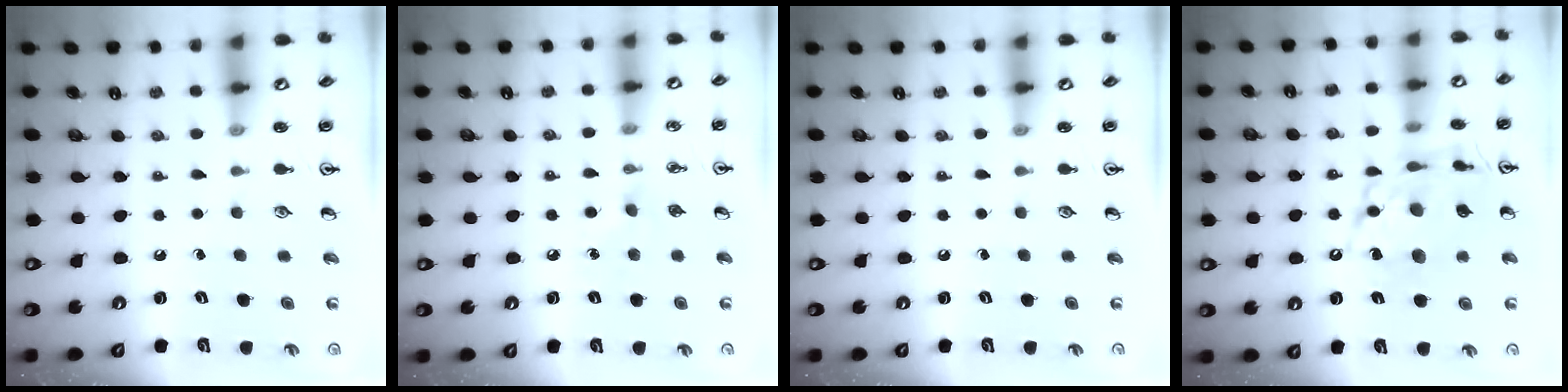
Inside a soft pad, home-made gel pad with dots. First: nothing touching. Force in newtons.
{"total": 4.3, "press": 4.3, "slide": 0.6}
{"total": 0.0}
{"total": 14.0, "press": 14.0, "slide": 1.1}